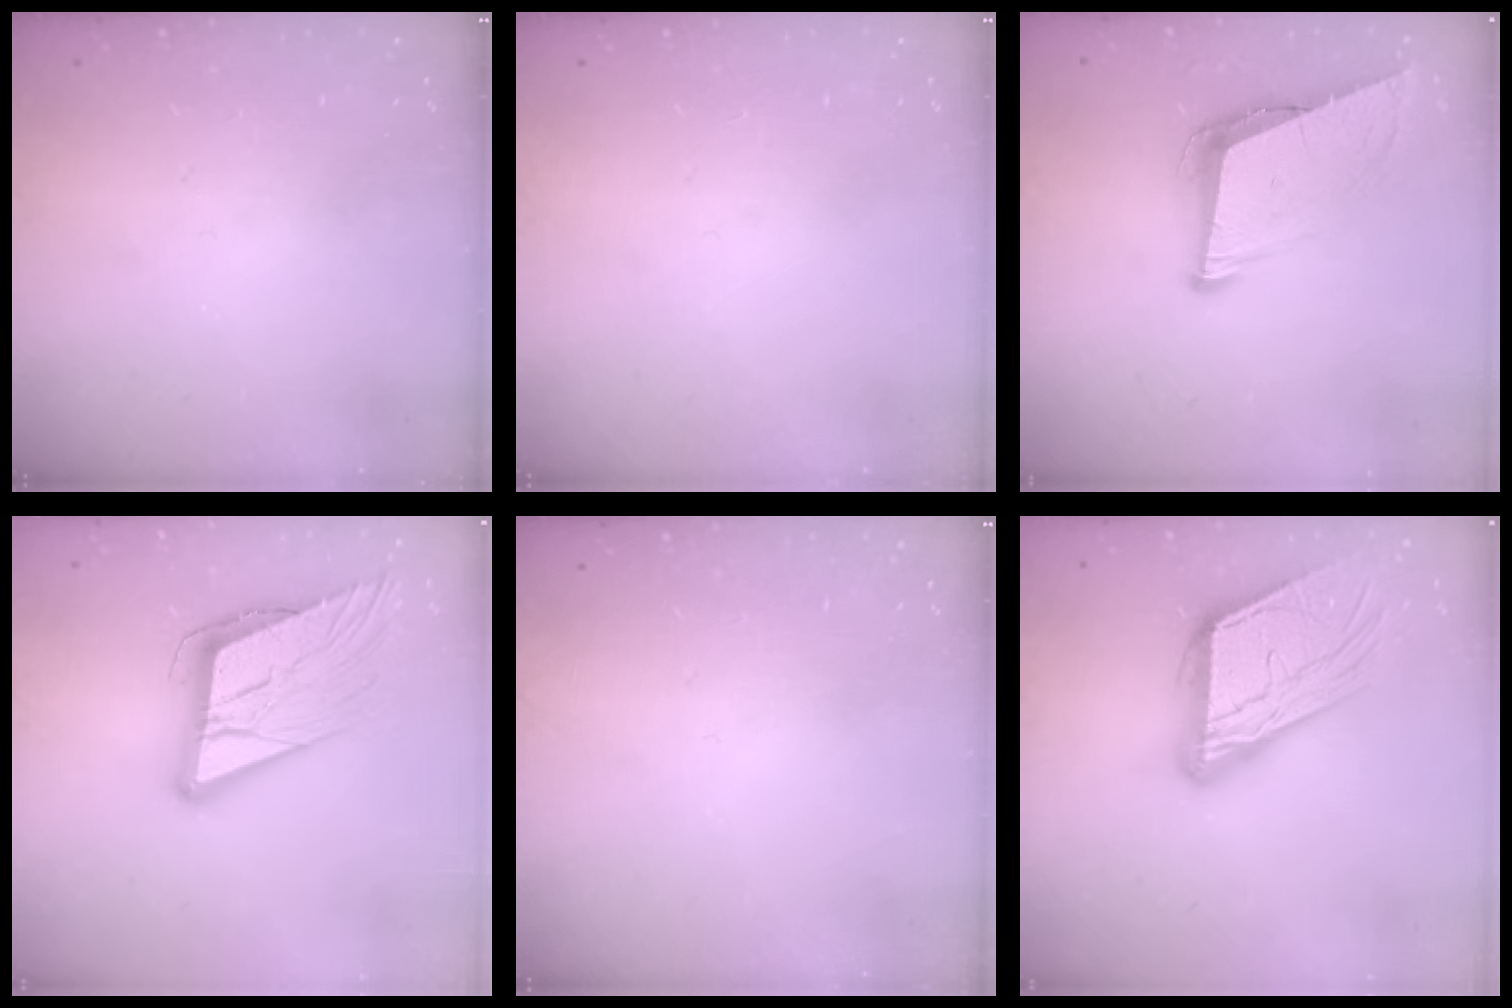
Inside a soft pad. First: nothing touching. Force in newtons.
{"total": 0.0}
{"total": 9.2, "press": 8.7, "slide": 2.9}
{"total": 15.3, "press": 14.7, "slide": 4.1}
{"total": 0.0}
{"total": 18.3, "press": 18.2, "slide": 1.8}